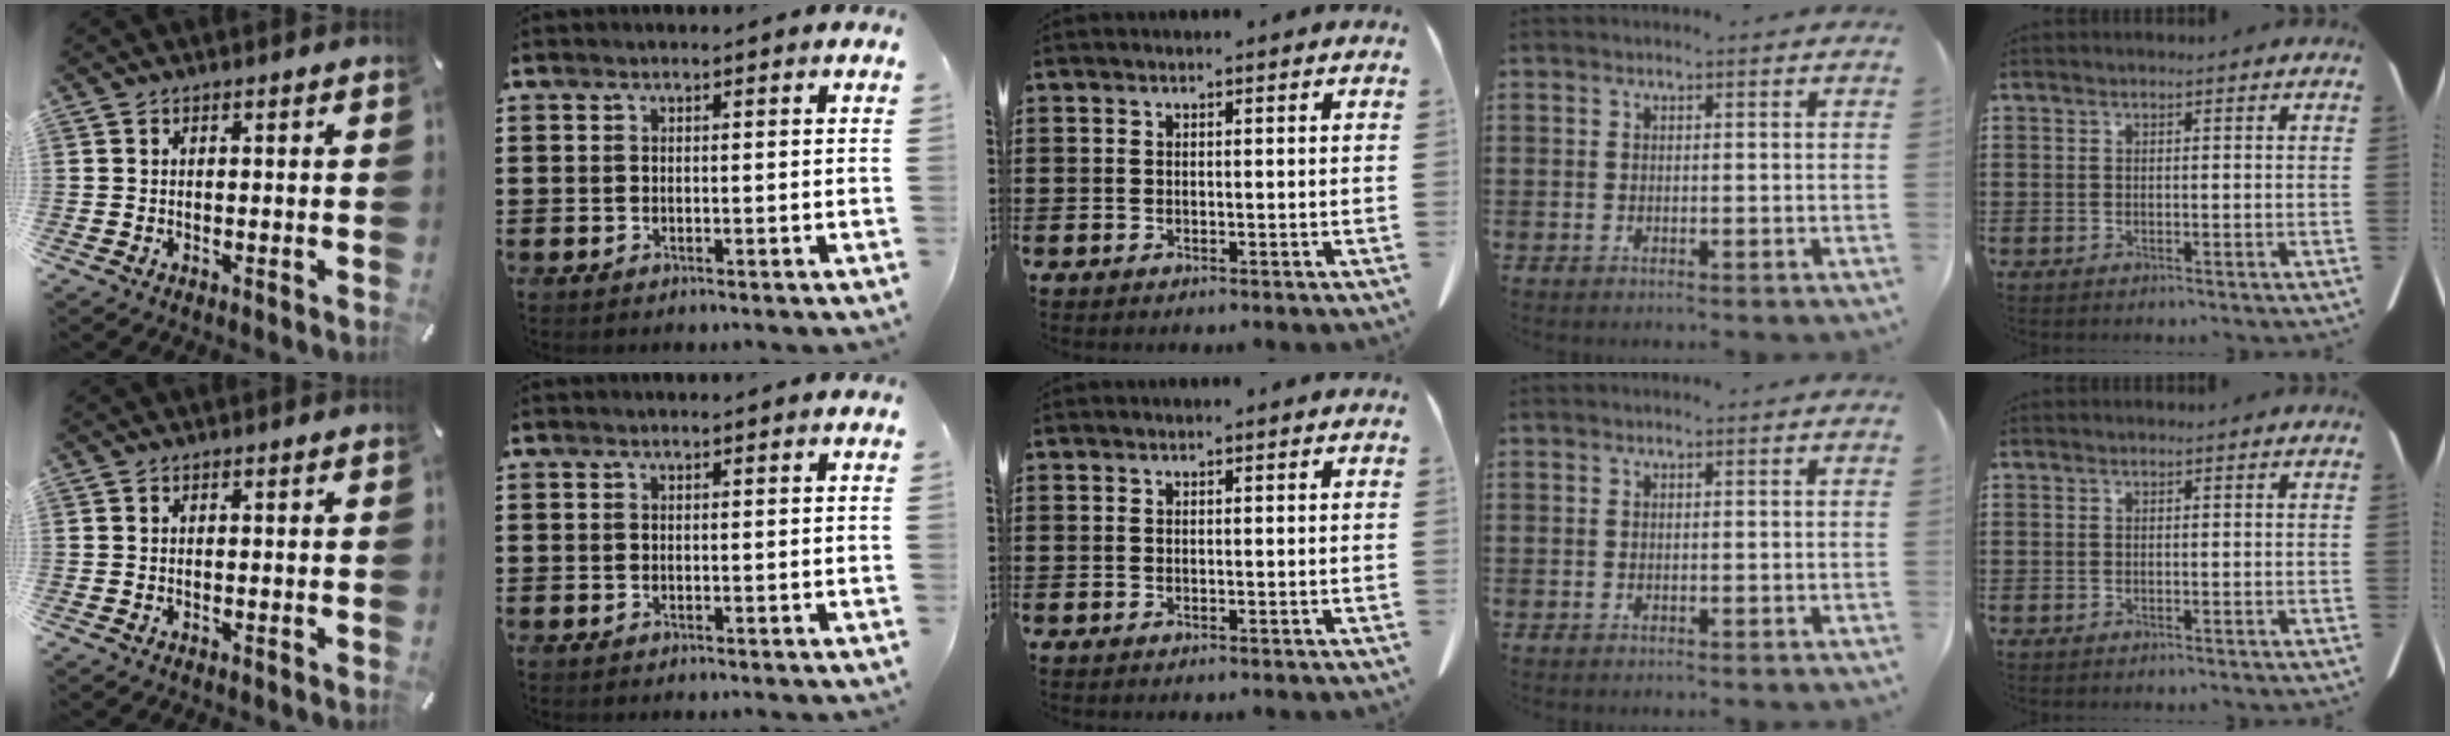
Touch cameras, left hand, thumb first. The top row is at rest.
{}